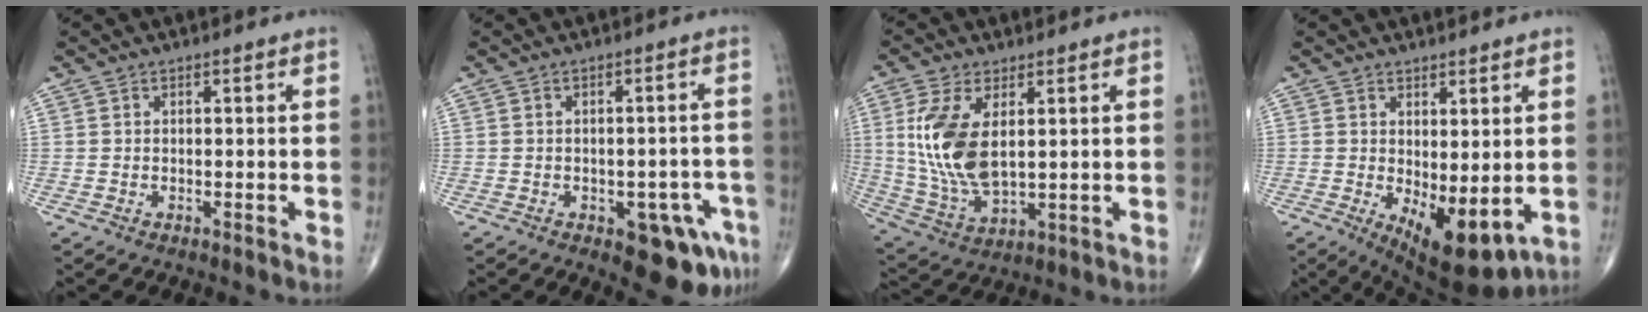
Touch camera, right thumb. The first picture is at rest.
{"total": 9.5, "force": [-4.6, 4.3, 7.2], "torque": [-0.057, 0.020, -0.050]}
{"total": 13.5, "force": [2.6, 6.9, 11.3], "torque": [-0.237, -0.016, 0.064]}
{"total": 10.3, "force": [-1.6, 4.4, 9.2], "torque": [-0.128, -0.020, -0.005]}